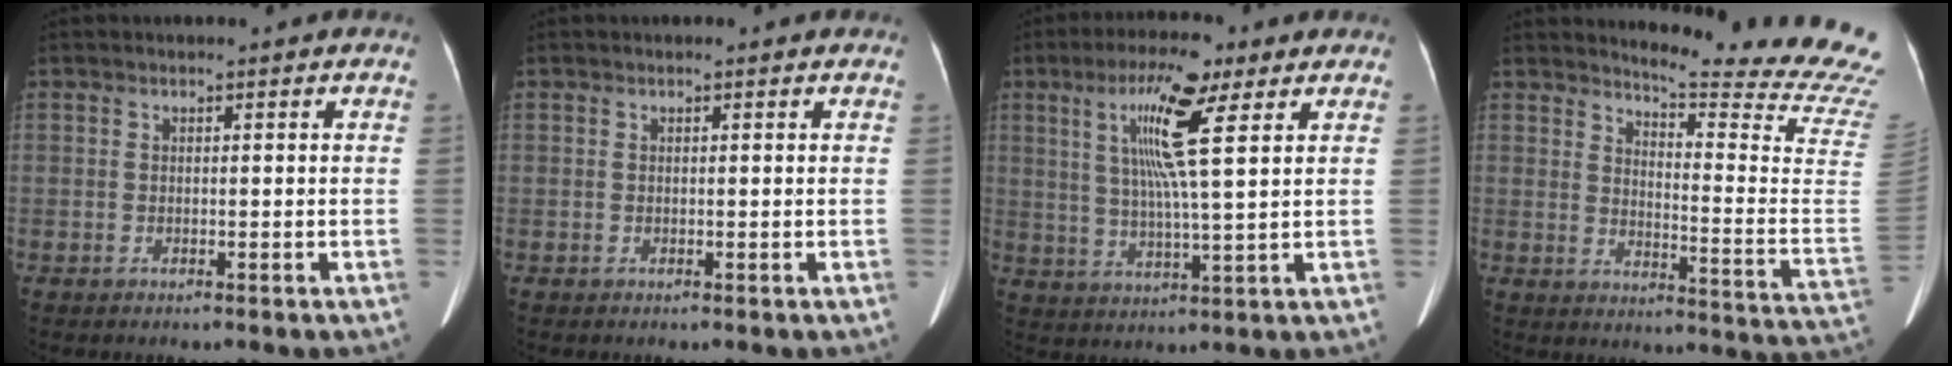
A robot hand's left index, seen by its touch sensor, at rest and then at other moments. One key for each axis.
{"total": 0.0}
{"total": 10.8, "fx": 4.5, "fy": 0.6, "fz": 9.9, "tx": -0.185, "ty": 0.007, "tz": 0.077}
{"total": 20.9, "fx": 20.0, "fy": -1.8, "fz": 6.0, "tx": -0.095, "ty": -0.173, "tz": 0.225}